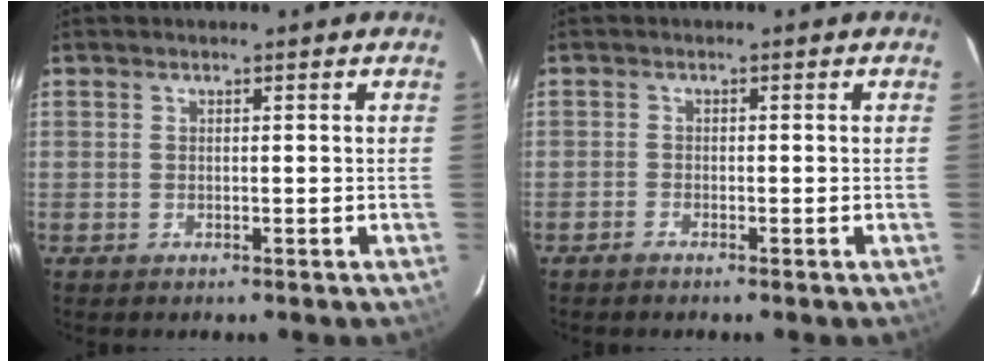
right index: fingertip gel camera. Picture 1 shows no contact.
{"total": 0.9, "force": [-0.9, 0.3, 0.1], "torque": [-0.011, 0.003, -0.021]}